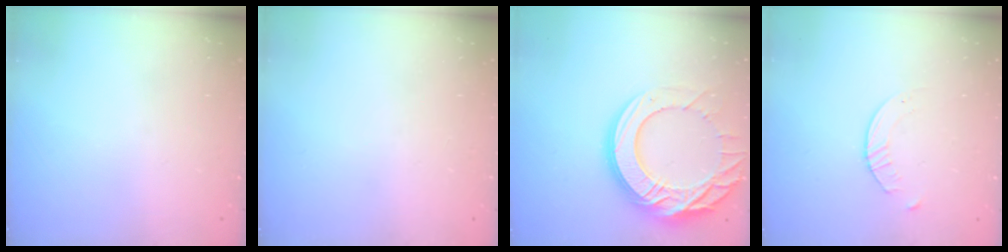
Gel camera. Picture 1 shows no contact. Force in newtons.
{"total": 0.0}
{"total": 22.6, "press": 22.5, "slide": 2.2}
{"total": 2.8, "press": 2.7, "slide": 0.3}